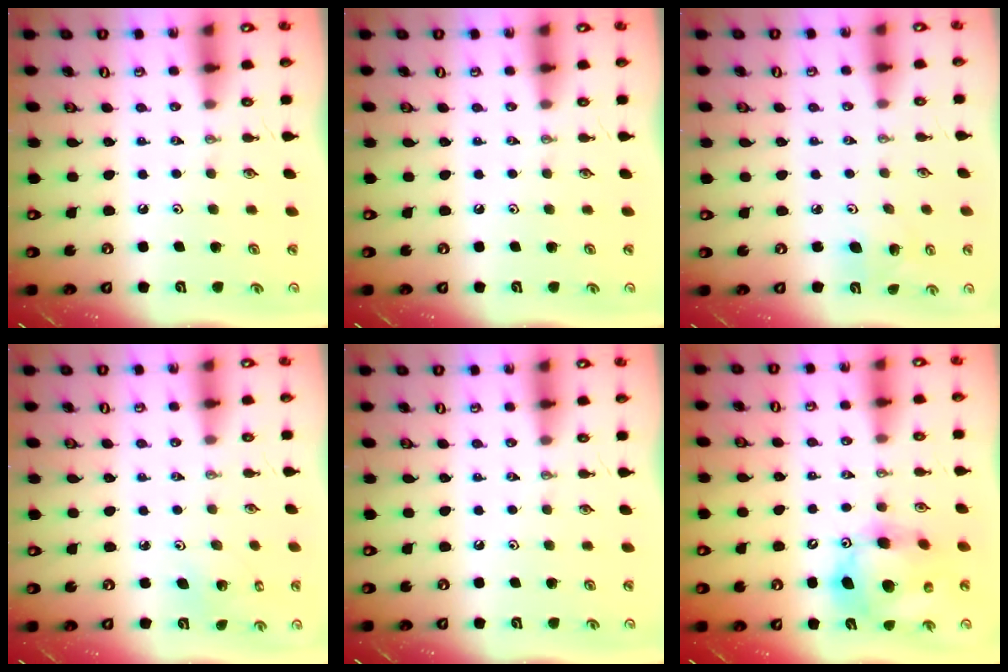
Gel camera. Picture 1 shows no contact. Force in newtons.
{"total": 0.0}
{"total": 4.8, "press": 4.7, "slide": 1.2}
{"total": 2.2, "press": 2.2, "slide": 0.2}
{"total": 0.0}
{"total": 14.5, "press": 14.3, "slide": 2.3}